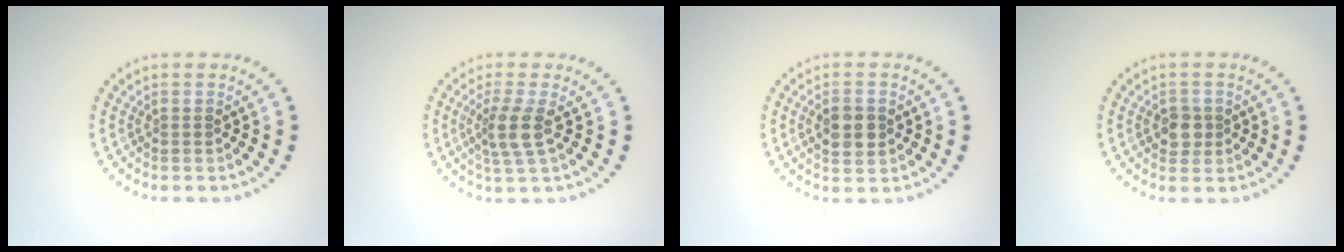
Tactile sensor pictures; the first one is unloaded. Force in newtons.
{"total": 2.8, "press": 2.3, "slide": 1.7}
{"total": 3.2, "press": 3.2, "slide": 0.2}
{"total": 1.9, "press": 1.8, "slide": 0.5}